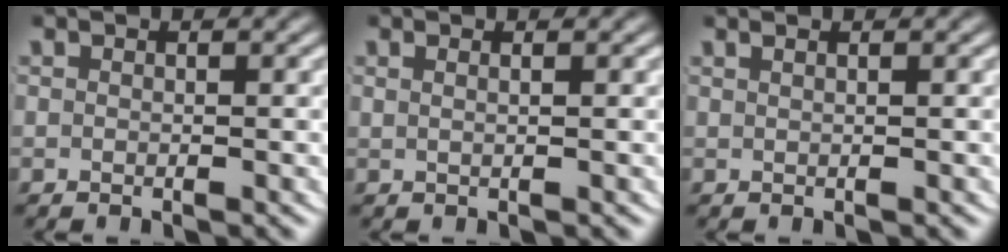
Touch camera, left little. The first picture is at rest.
{"total": 0.9, "force": [0.3, -0.4, 0.7], "torque": [-0.010, -0.001, 0.010]}
{"total": 0.9, "force": [0.6, -0.3, 0.5], "torque": [-0.006, 0.003, 0.012]}